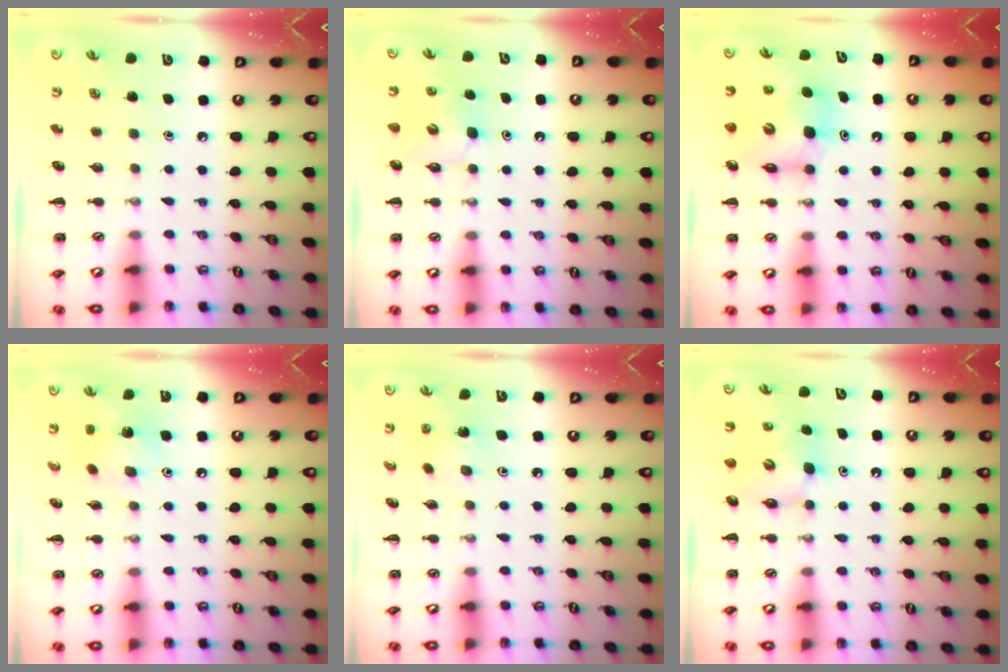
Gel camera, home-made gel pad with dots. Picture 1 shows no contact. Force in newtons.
{"total": 4.6, "press": 4.5, "slide": 1.1}
{"total": 7.0, "press": 7.0, "slide": 0.8}
{"total": 5.2, "press": 5.1, "slide": 1.1}
{"total": 3.0, "press": 2.8, "slide": 0.9}
{"total": 5.5, "press": 5.4, "slide": 0.7}